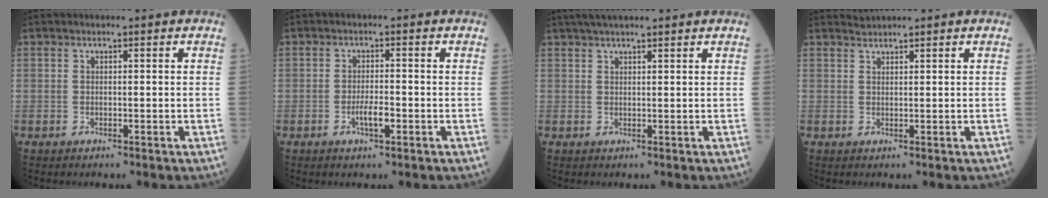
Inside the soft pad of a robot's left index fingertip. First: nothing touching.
{"total": 2.8, "force": [-1.3, 0.5, 2.4], "torque": [-0.043, -0.005, -0.025]}
{"total": 6.2, "force": [5.2, 0.4, 3.4], "torque": [-0.049, 0.029, 0.081]}
{"total": 0.9, "force": [0.8, -0.3, -0.4], "torque": [0.000, 0.003, 0.021]}